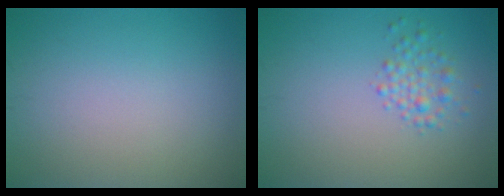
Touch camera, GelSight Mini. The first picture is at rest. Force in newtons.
{"total": 1.9, "press": 1.9, "slide": 0.1}